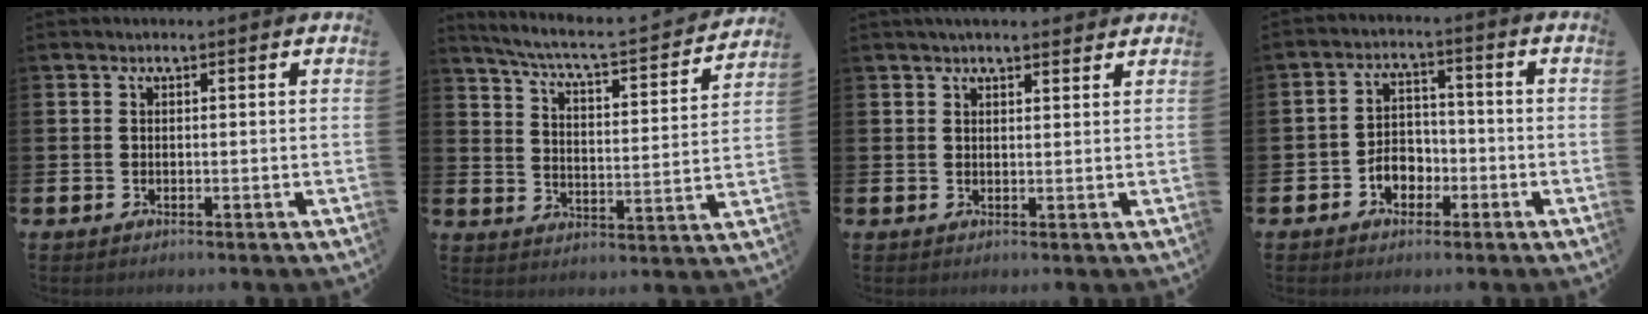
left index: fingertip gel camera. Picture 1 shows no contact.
{"total": 5.8, "force": [5.3, 0.5, 2.4], "torque": [-0.068, -0.047, 0.080]}
{"total": 2.7, "force": [2.5, 0.4, 0.7], "torque": [-0.012, -0.008, 0.045]}
{"total": 4.0, "force": [-2.0, 3.1, 1.6], "torque": [-0.025, 0.002, -0.046]}